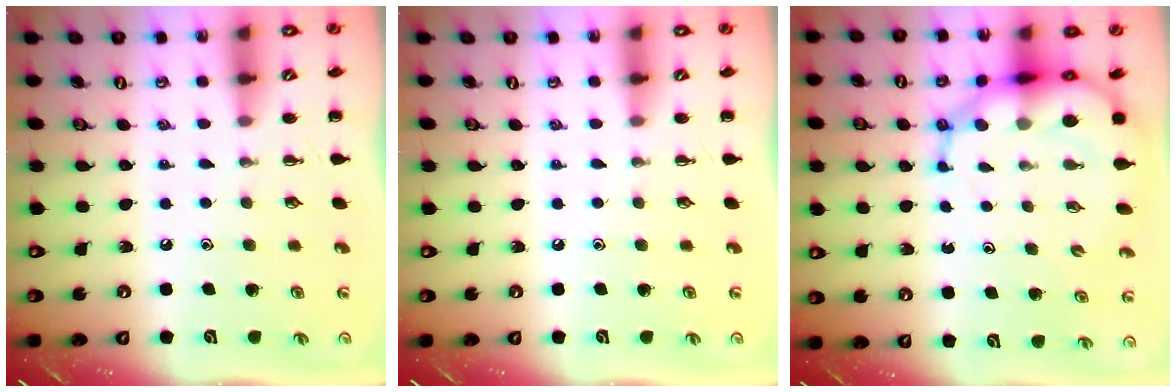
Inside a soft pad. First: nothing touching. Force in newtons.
{"total": 0.0}
{"total": 11.6, "press": 11.1, "slide": 3.1}